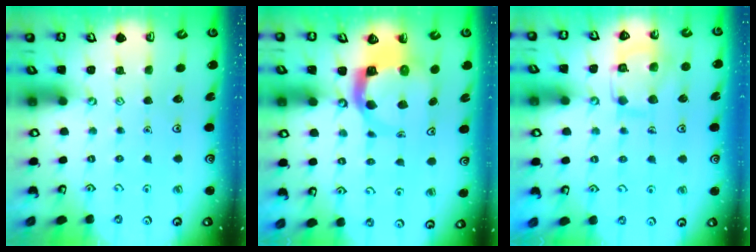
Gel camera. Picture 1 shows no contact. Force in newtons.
{"total": 6.8, "press": 6.7, "slide": 1.0}
{"total": 11.2, "press": 11.2, "slide": 0.6}